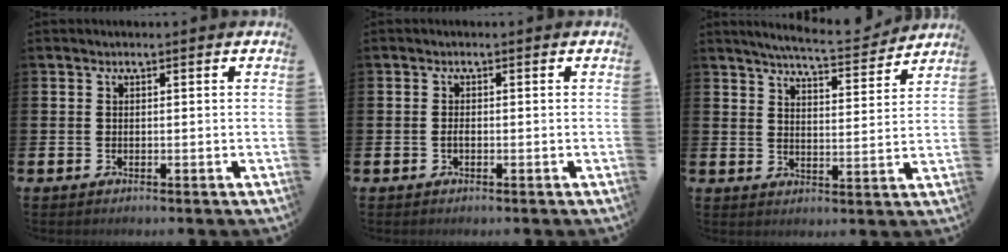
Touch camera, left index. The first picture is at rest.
{"total": 0.8, "force": [-0.3, 0.4, 0.7], "torque": [-0.019, 0.002, -0.005]}
{"total": 6.3, "force": [6.1, 0.1, 1.6], "torque": [-0.041, -0.041, 0.104]}